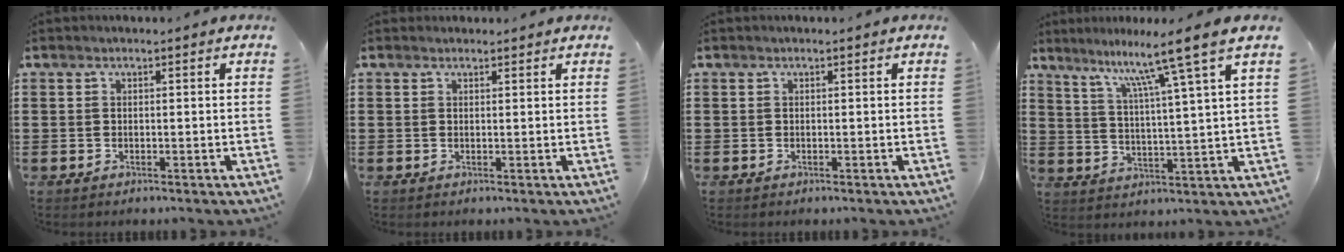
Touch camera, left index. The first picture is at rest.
{"total": 0.7, "force": [0.6, 0.2, 0.1], "torque": [-0.003, 0.002, 0.013]}
{"total": 0.0}
{"total": 9.6, "force": [7.1, -1.1, 6.3], "torque": [-0.131, -0.036, 0.109]}